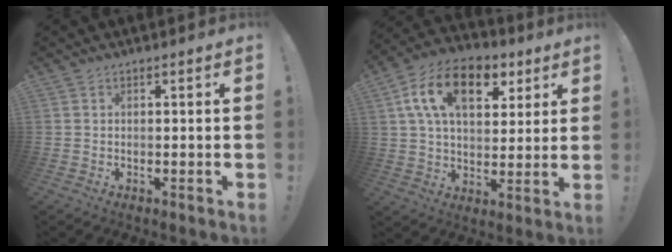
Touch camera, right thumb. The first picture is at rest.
{"total": 18.2, "force": [7.5, 11.0, 12.4], "torque": [-0.202, -0.017, 0.134]}